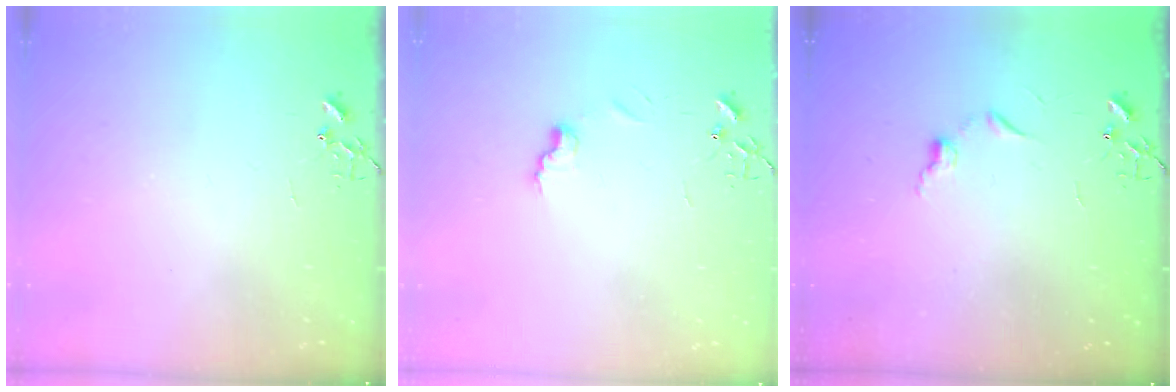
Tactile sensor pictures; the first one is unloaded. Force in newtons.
{"total": 6.6, "press": 6.6, "slide": 0.1}
{"total": 6.1, "press": 6.0, "slide": 0.6}